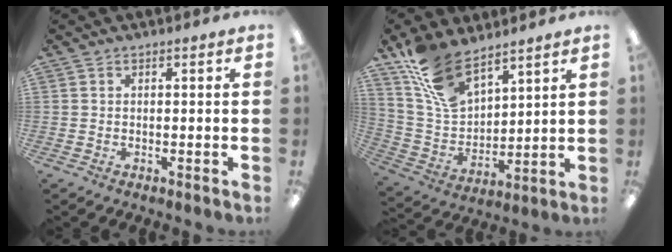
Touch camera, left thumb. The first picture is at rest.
{"total": 14.5, "force": [10.7, 6.9, 7.0], "torque": [-0.153, -0.048, 0.206]}